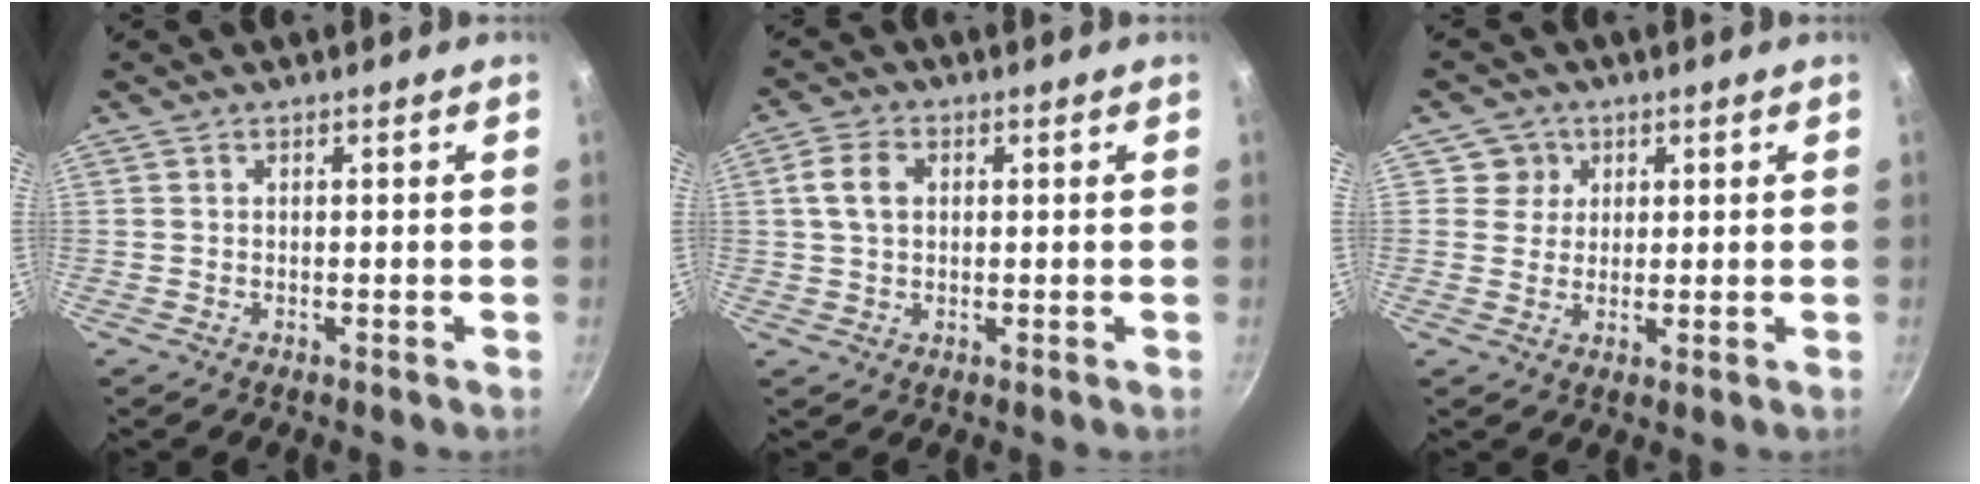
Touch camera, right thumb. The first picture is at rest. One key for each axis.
{"total": 5.2, "fx": 0.9, "fy": 3.8, "fz": 3.5, "tx": -0.058, "ty": 0.009, "tz": 0.012}
{"total": 4.0, "fx": 1.3, "fy": 3.8, "fz": 0.1, "tx": 0.039, "ty": 0.000, "tz": 0.015}